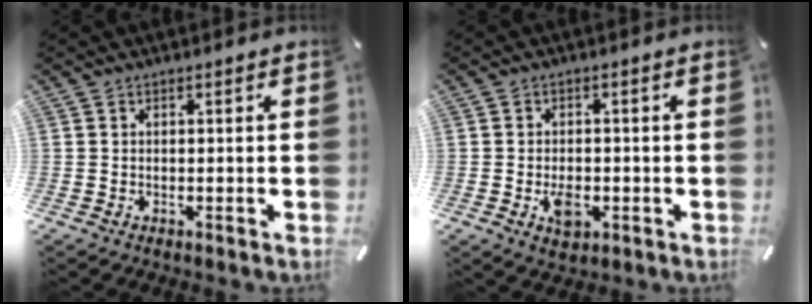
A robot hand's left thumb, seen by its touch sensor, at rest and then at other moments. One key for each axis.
{"total": 4.9, "fx": -1.4, "fy": 3.2, "fz": 3.4, "tx": -0.062, "ty": 0.000, "tz": -0.026}